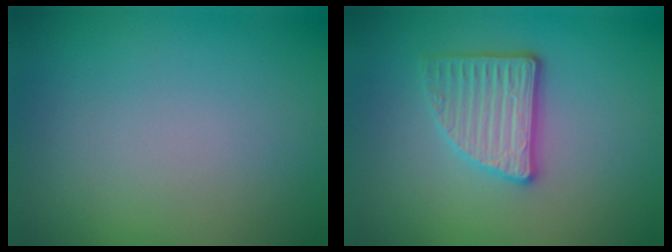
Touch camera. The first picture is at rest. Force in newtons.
{"total": 3.6, "press": 3.1, "slide": 1.7}